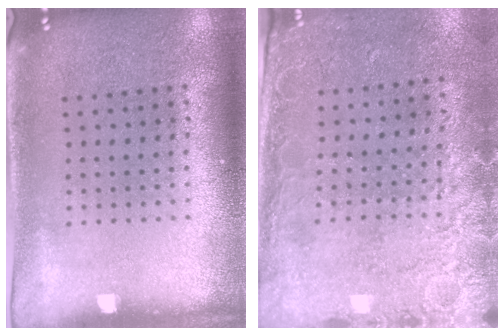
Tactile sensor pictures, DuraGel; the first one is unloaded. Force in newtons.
{"total": 2.6, "press": 2.1, "slide": 1.4}